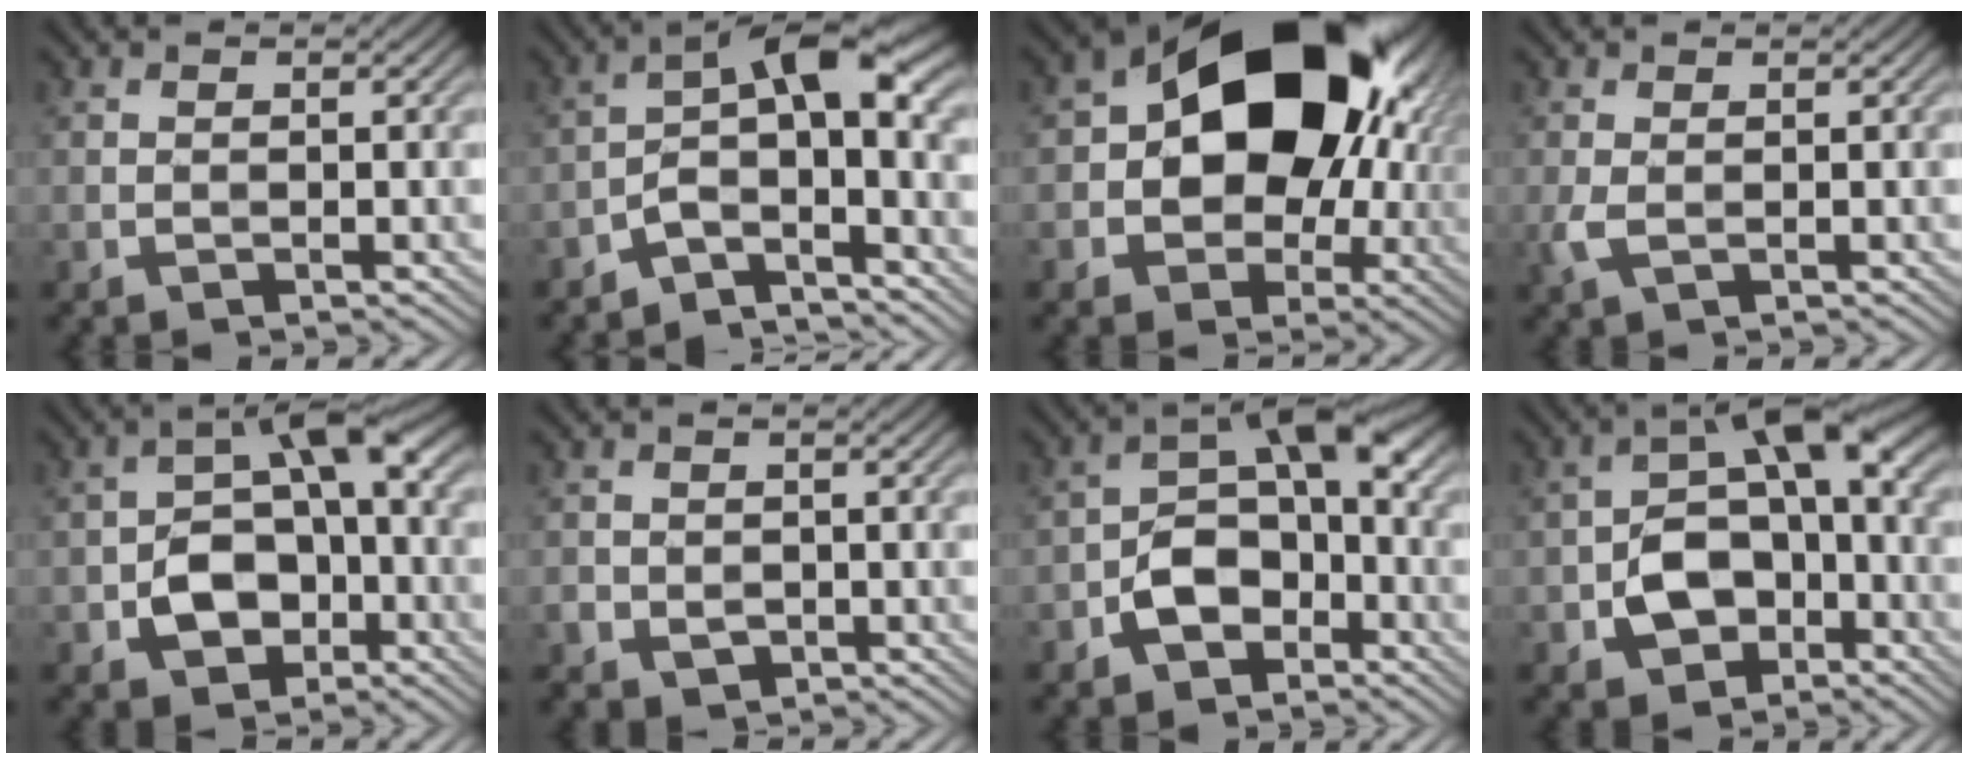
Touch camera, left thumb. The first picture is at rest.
{"total": 7.8, "force": [-3.2, 2.6, 6.7], "torque": [-0.107, 0.014, -0.072]}
{"total": 17.9, "force": [2.6, 12.7, 12.3], "torque": [-0.170, -0.005, 0.044]}
{"total": 1.7, "force": [-0.1, 0.7, 1.5], "torque": [-0.042, 0.001, -0.003]}
{"total": 8.8, "force": [-2.5, 5.8, 6.2], "torque": [-0.096, -0.001, -0.053]}
{"total": 2.4, "force": [-0.8, 2.0, 1.0], "torque": [-0.023, -0.011, -0.015]}
{"total": 7.4, "force": [-3.0, 4.6, 4.9], "torque": [-0.074, 0.007, -0.070]}
{"total": 9.8, "force": [-2.8, 6.2, 7.0], "torque": [-0.119, -0.001, -0.059]}